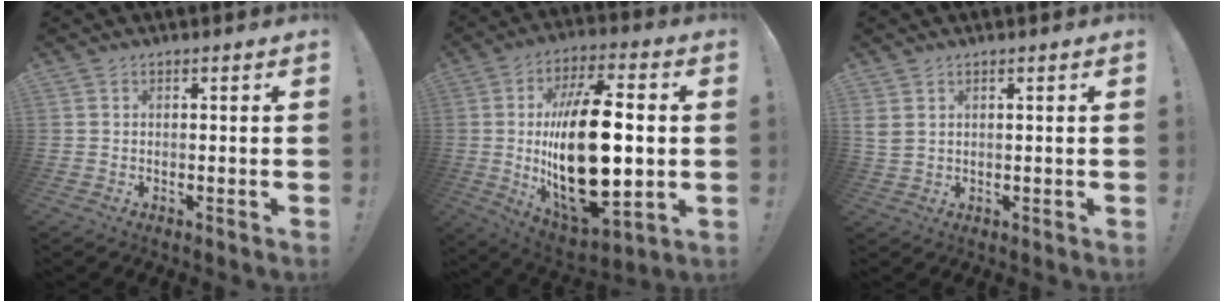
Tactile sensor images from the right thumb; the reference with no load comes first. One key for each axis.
{"total": 28.0, "fx": -0.2, "fy": 12.5, "fz": 25.0, "tx": -0.478, "ty": -0.013, "tz": -0.005}
{"total": 3.2, "fx": 1.6, "fy": 2.1, "fz": 1.8, "tx": -0.046, "ty": -0.003, "tz": 0.032}